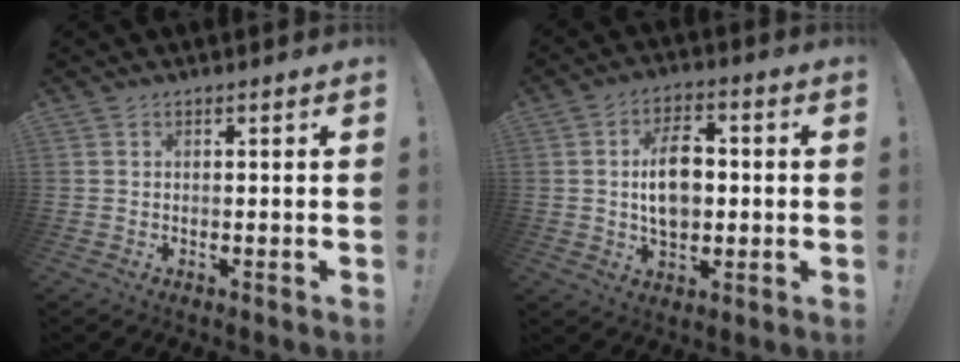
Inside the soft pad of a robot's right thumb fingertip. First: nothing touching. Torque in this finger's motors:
{"motor_torque": [0.05, 0.29, 0.30, -0.03, 0.03]}